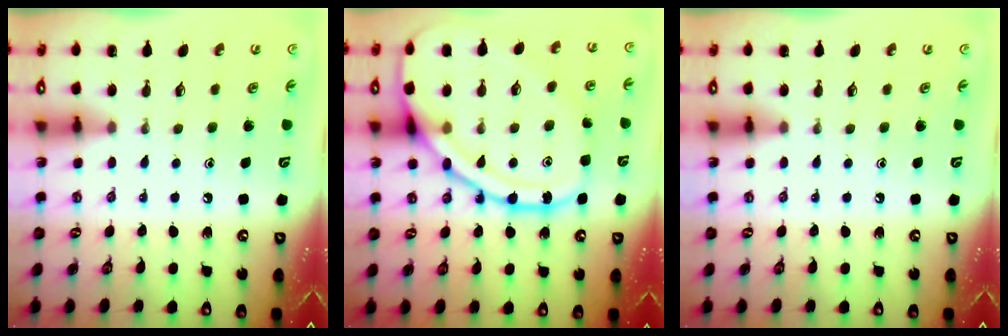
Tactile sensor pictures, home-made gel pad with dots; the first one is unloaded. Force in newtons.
{"total": 19.8, "press": 19.8, "slide": 1.8}
{"total": 0.0}